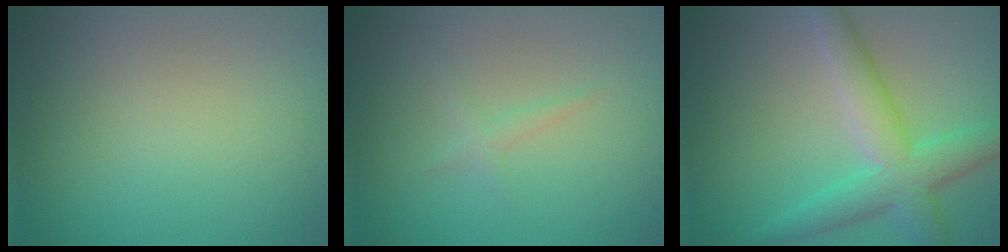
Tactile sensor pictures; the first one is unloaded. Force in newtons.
{"total": 0.9, "press": 0.9, "slide": 0.0}
{"total": 5.3, "press": 5.3, "slide": 0.2}